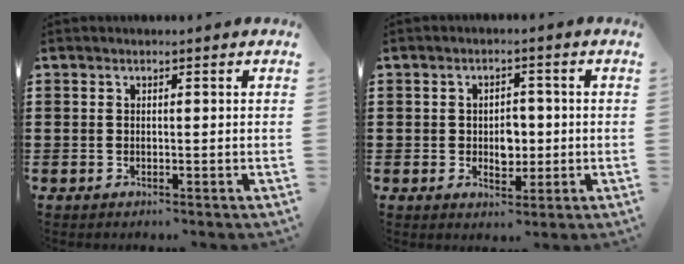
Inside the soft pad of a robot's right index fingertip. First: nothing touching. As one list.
[{"total": 3.8, "force": [-0.3, 2.8, 2.6], "torque": [-0.040, 0.001, -0.012]}]